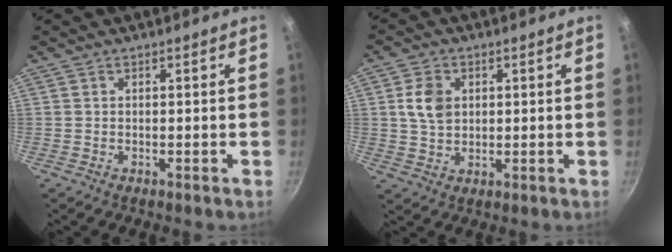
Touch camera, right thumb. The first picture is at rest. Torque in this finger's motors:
{"motor_torque": [-0.07, 1.29, 0.62, 0.40, 0.06]}